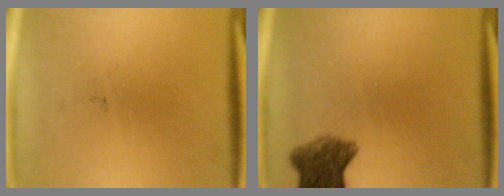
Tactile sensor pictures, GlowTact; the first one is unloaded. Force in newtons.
{"total": 6.4}